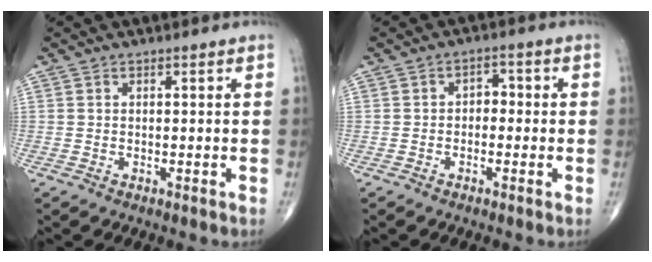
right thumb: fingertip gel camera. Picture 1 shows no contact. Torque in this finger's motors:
{"motor_torque": [-0.14, -0.03, -0.09, -0.05, 0.04]}